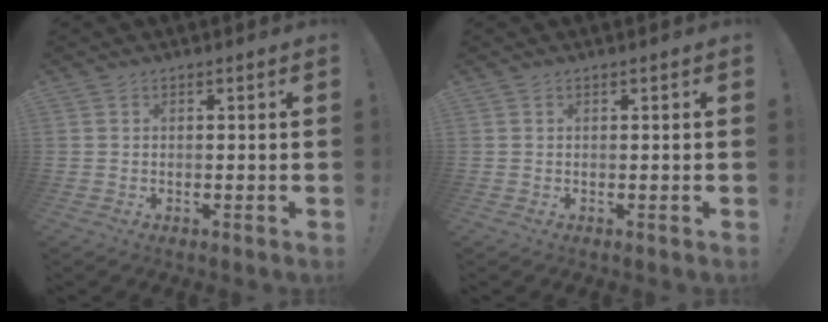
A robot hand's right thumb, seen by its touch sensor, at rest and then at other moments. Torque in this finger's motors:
{"motor_torque": [0.00, 0.00, -0.01, 0.01, 0.00]}